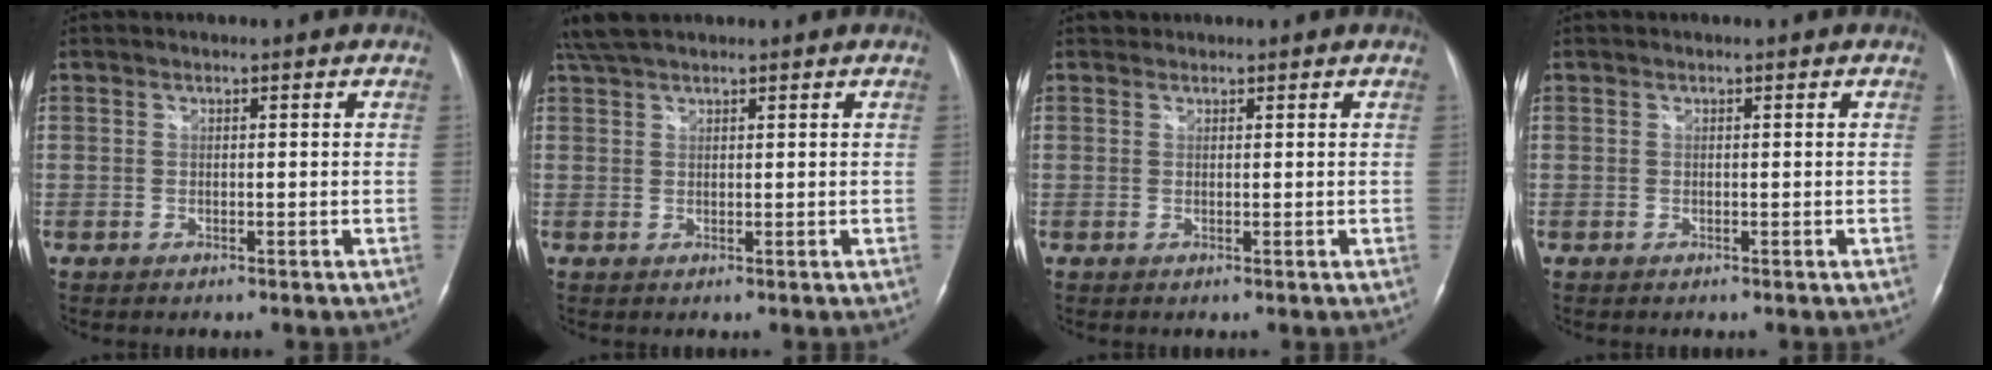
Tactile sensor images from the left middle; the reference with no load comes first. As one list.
[{"total": 4.7, "force": [4.0, 1.0, 2.3], "torque": [-0.052, 0.027, 0.079]}, {"total": 0.7, "force": [0.6, 0.3, -0.1], "torque": [-0.001, 0.005, 0.010]}, {"total": 0.0}]